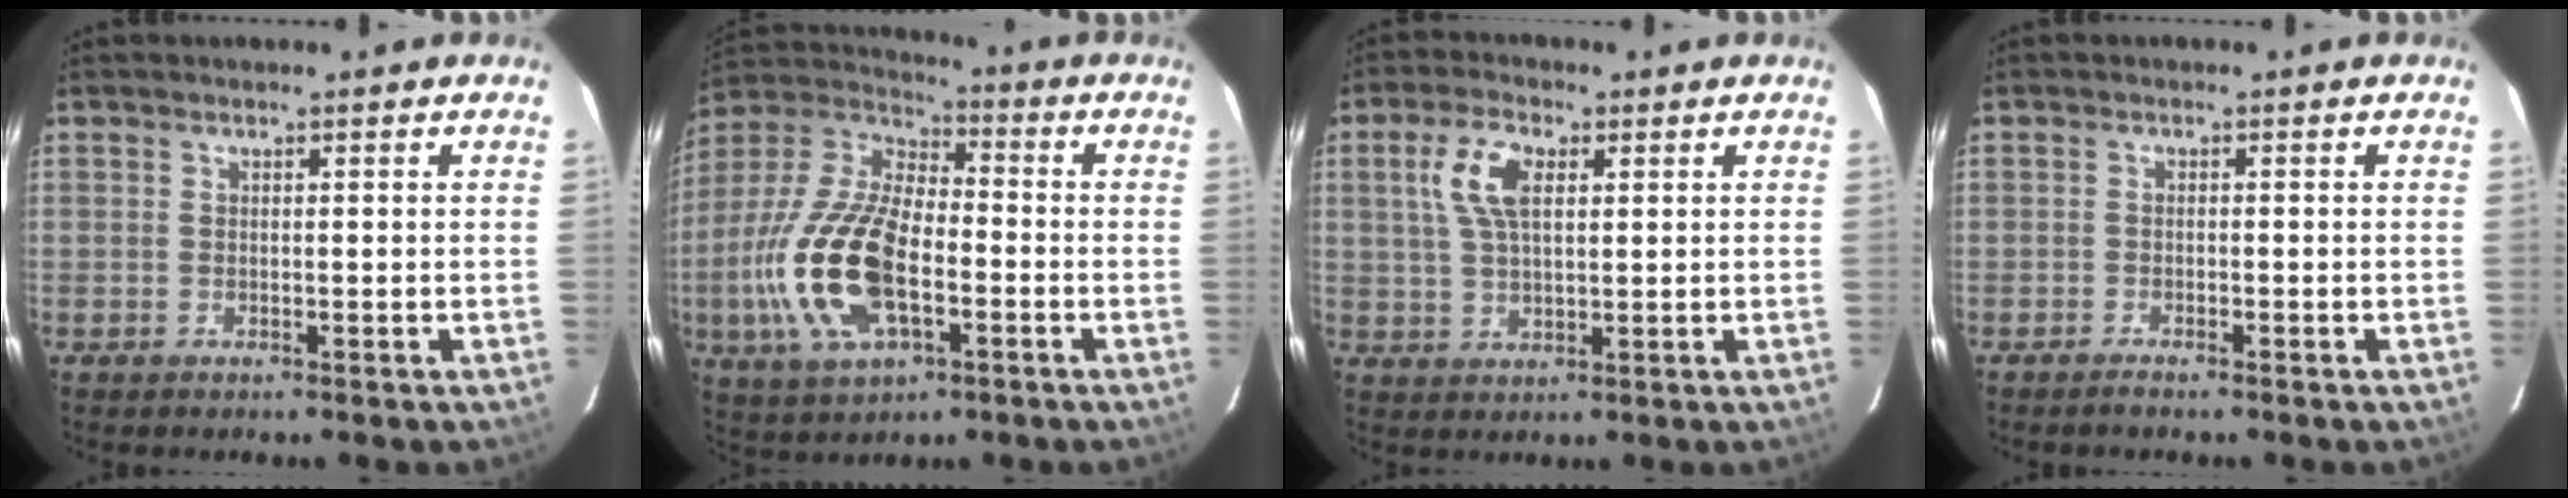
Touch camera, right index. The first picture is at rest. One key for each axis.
{"total": 19.9, "fx": -5.2, "fy": 9.4, "fz": 16.8, "tx": -0.370, "ty": -0.009, "tz": -0.096}
{"total": 7.6, "fx": 2.3, "fy": 3.7, "fz": 6.2, "tx": -0.124, "ty": 0.014, "tz": 0.047}
{"total": 1.3, "fx": -1.1, "fy": 0.0, "fz": 0.5, "tx": -0.018, "ty": -0.001, "tz": -0.023}